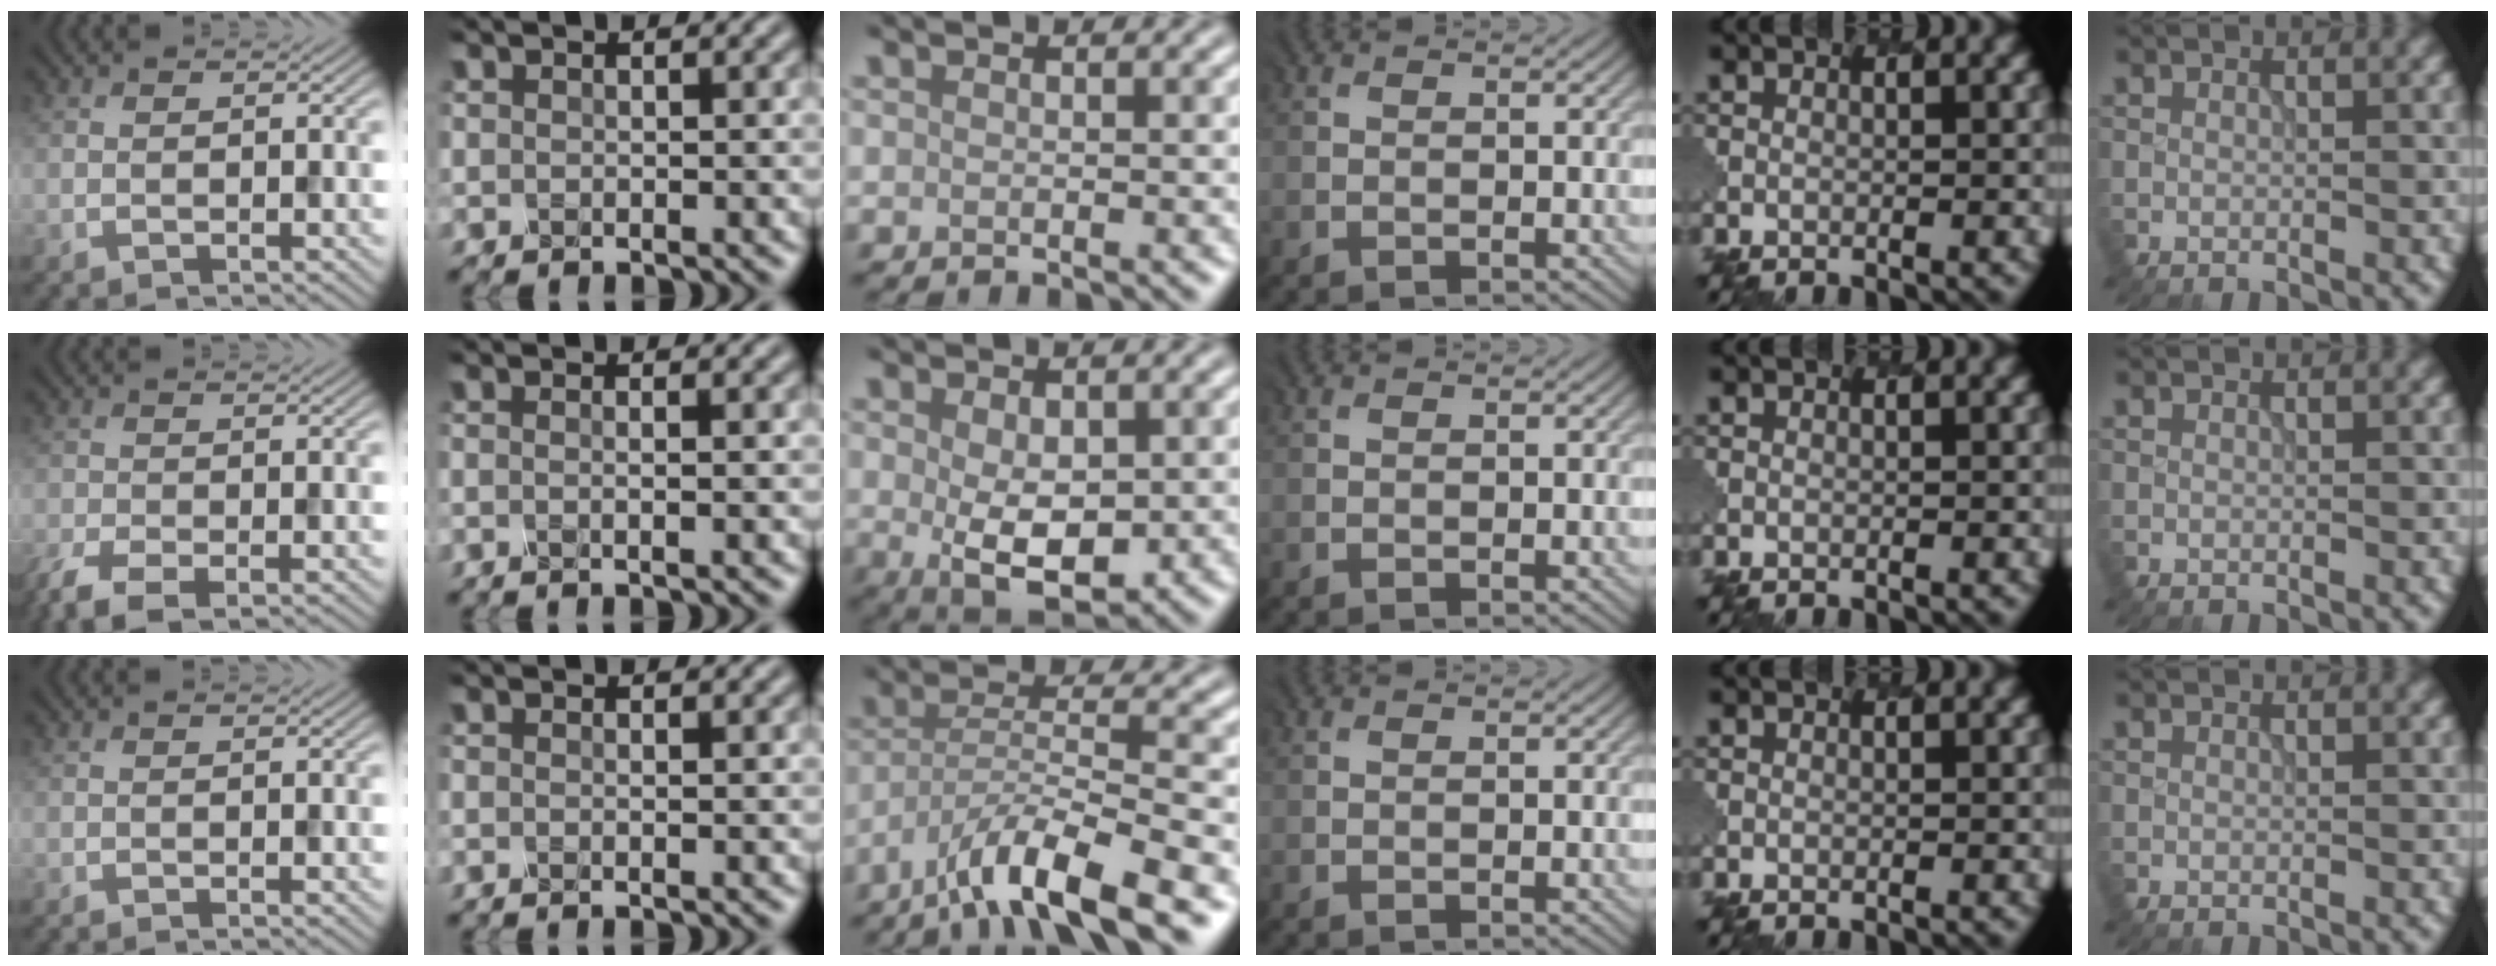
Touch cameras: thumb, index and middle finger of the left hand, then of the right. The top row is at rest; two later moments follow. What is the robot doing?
{"motion": "dispense", "object": "oil cruet"}